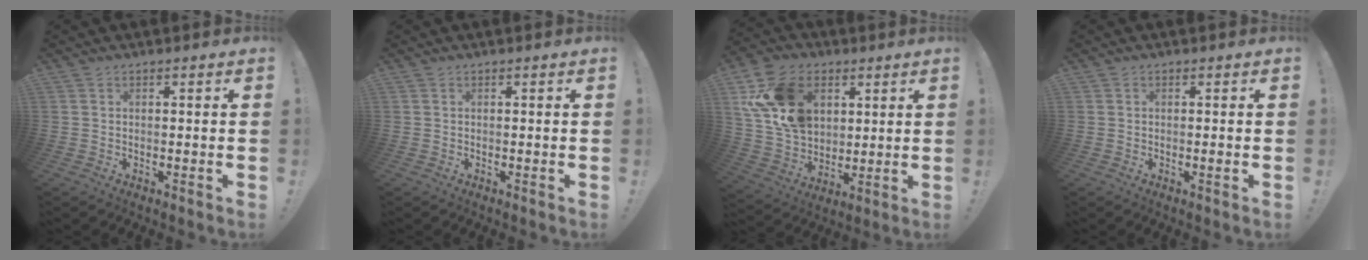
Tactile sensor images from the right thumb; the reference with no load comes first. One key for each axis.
{"total": 0.0}
{"total": 19.8, "fx": 7.0, "fy": 14.8, "fz": 11.2, "tx": -0.200, "ty": -0.021, "tz": 0.141}
{"total": 1.0, "fx": -0.1, "fy": -0.1, "fz": 1.0, "tx": -0.008, "ty": -0.003, "tz": -0.004}